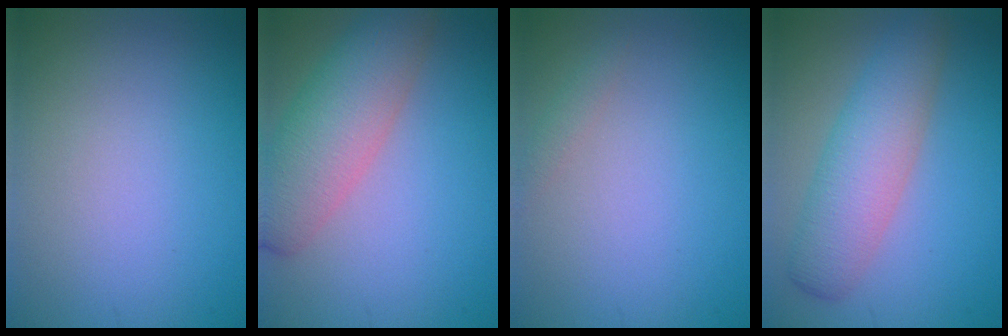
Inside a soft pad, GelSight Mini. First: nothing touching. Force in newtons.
{"total": 6.3, "press": 6.3, "slide": 0.6}
{"total": 0.7, "press": 0.7, "slide": 0.0}
{"total": 5.5, "press": 5.5, "slide": 0.1}